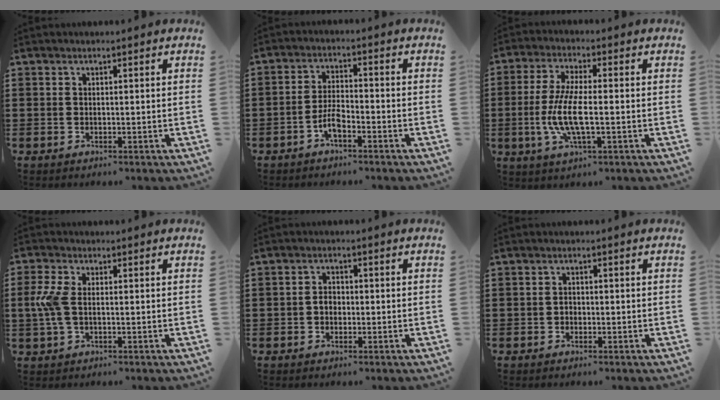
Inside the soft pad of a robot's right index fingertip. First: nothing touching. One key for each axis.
{"total": 4.0, "fx": -2.3, "fy": 1.4, "fz": 3.0, "tx": -0.074, "ty": 0.002, "tz": -0.051}
{"total": 7.9, "fx": -1.7, "fy": 2.1, "fz": 7.4, "tx": -0.168, "ty": -0.014, "tz": -0.041}
{"total": 5.2, "fx": -0.2, "fy": 2.5, "fz": 4.6, "tx": -0.129, "ty": -0.007, "tz": -0.015}
{"total": 1.8, "fx": -0.4, "fy": 1.3, "fz": 1.2, "tx": -0.024, "ty": 0.005, "tz": -0.009}
{"total": 1.3, "fx": -0.5, "fy": 0.8, "fz": 0.8, "tx": -0.018, "ty": 0.001, "tz": -0.010}